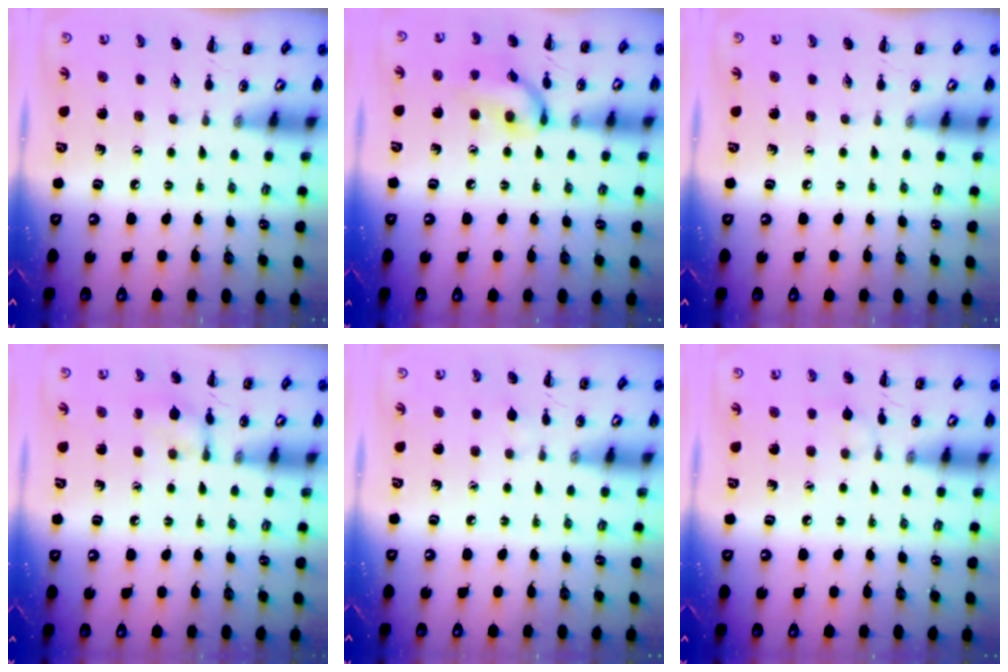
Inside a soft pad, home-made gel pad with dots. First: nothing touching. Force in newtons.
{"total": 13.0, "press": 13.0, "slide": 0.9}
{"total": 0.0}
{"total": 9.0, "press": 8.9, "slide": 1.5}
{"total": 2.7, "press": 2.5, "slide": 1.0}
{"total": 5.5, "press": 5.2, "slide": 1.7}